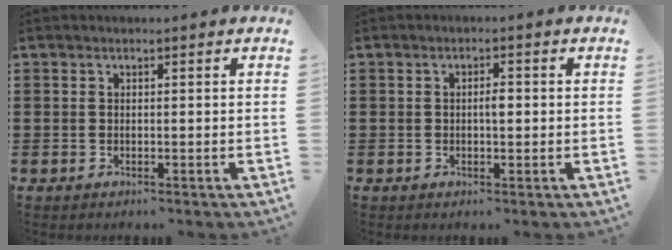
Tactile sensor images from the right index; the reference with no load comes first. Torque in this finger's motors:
{"motor_torque": [0.47, -0.15, 0.07, 0.02]}